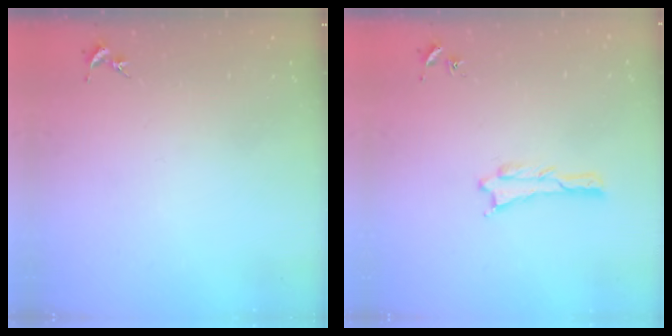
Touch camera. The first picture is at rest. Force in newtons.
{"total": 0.0}